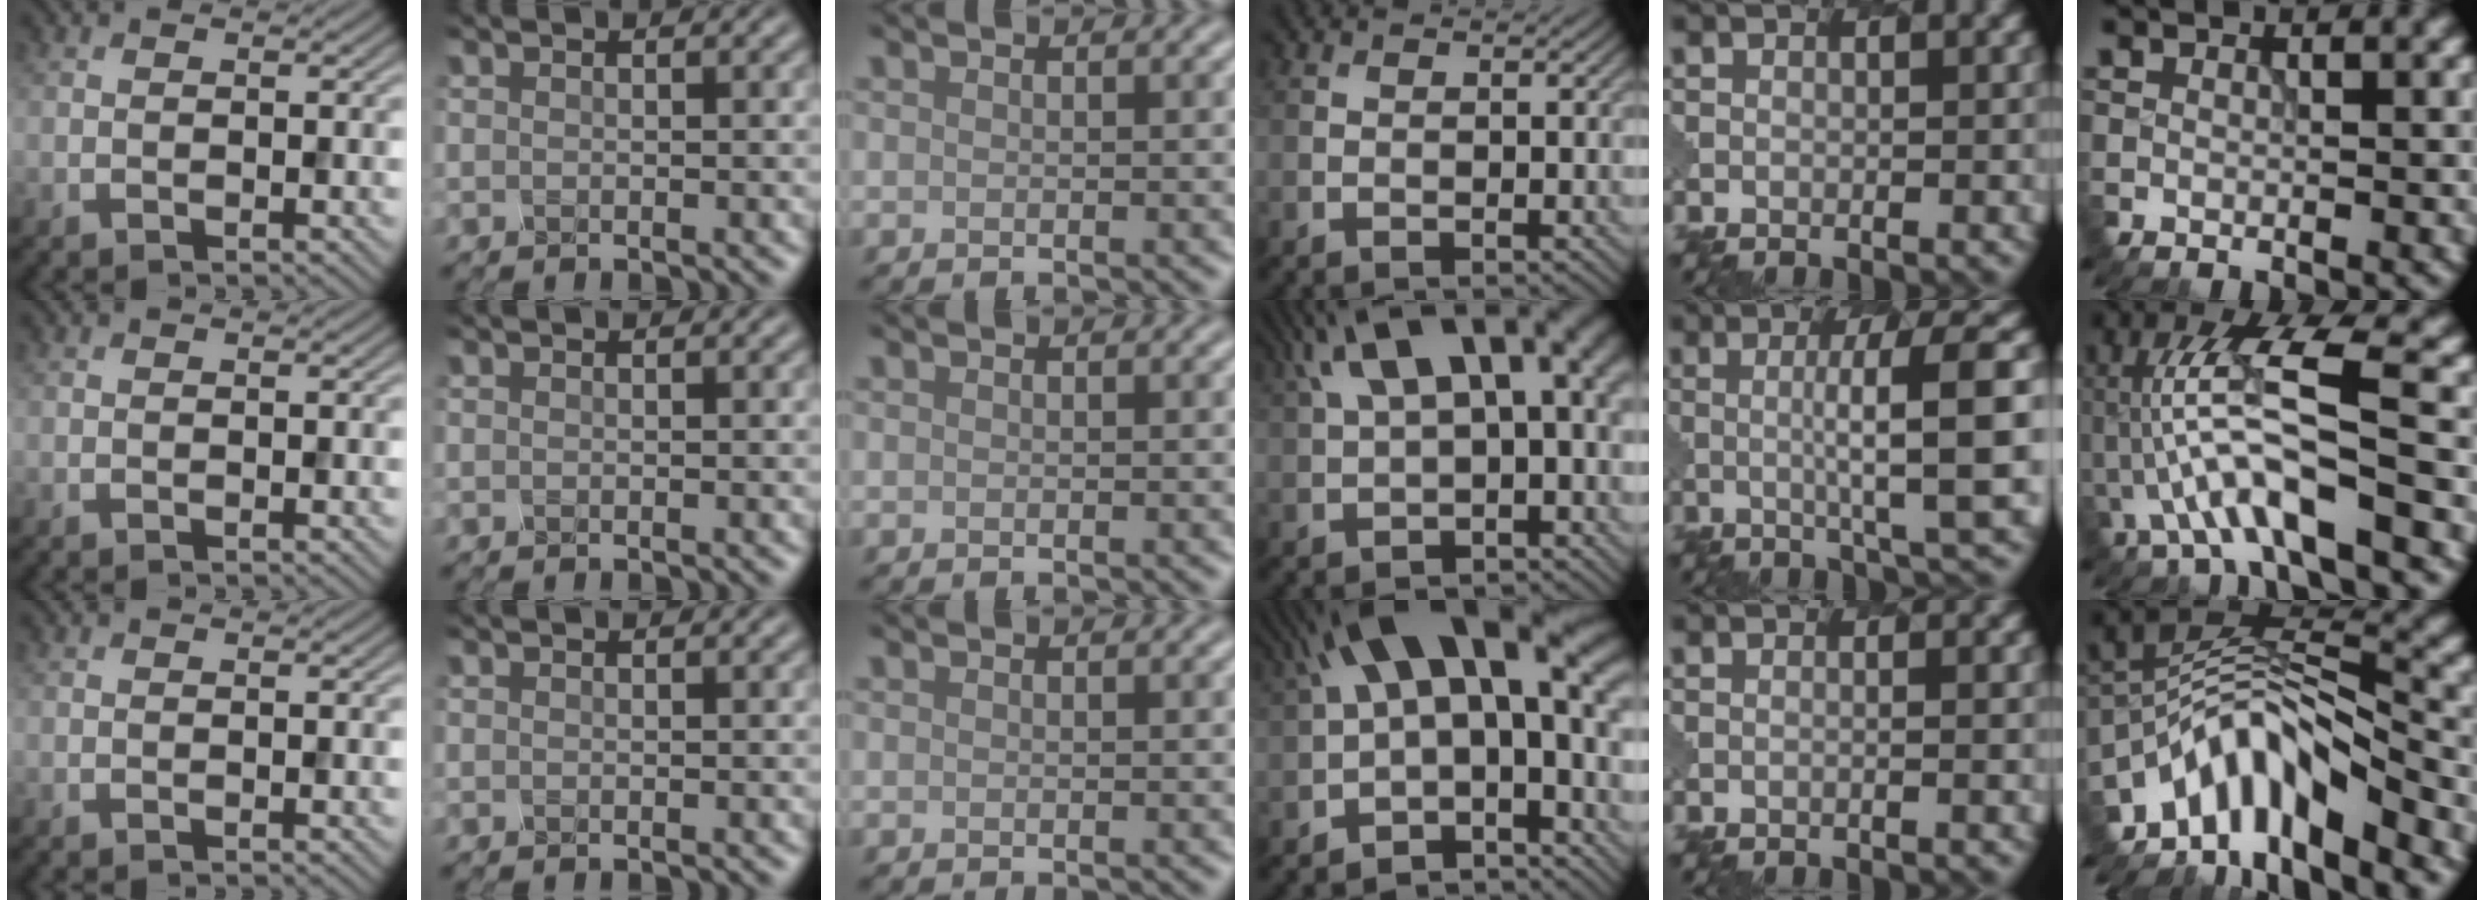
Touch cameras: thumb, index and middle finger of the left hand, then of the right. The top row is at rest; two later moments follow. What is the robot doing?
{"motion": "dispense", "object": "oil cruet"}